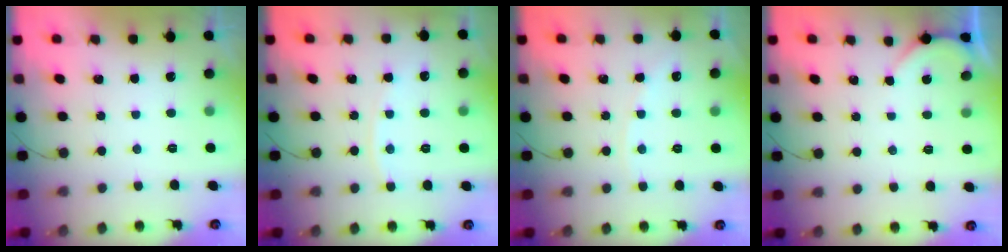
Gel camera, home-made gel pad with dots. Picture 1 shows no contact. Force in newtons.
{"total": 4.4, "press": 4.4, "slide": 0.4}
{"total": 2.4, "press": 2.4, "slide": 0.4}
{"total": 1.6, "press": 1.6, "slide": 0.3}